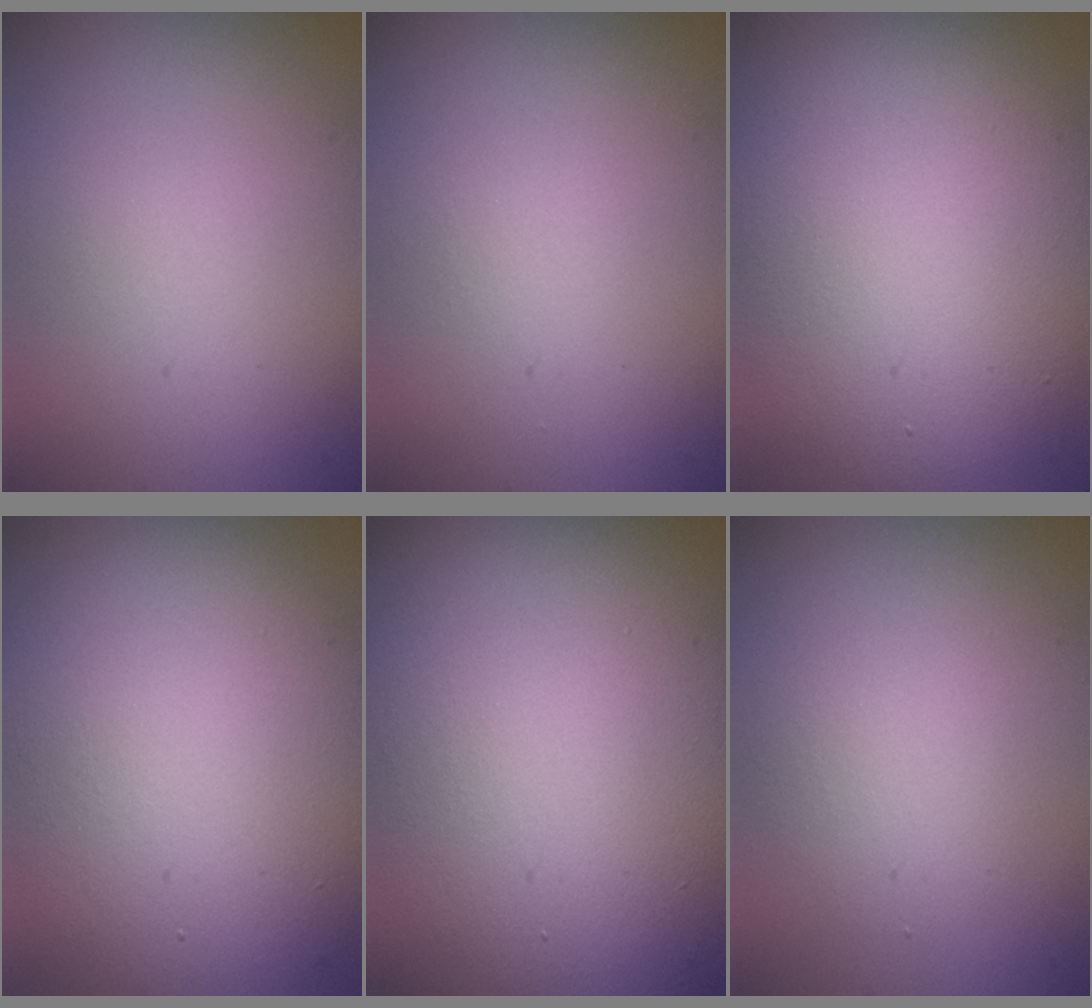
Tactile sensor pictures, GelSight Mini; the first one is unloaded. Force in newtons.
{"total": 0.6, "press": 0.6, "slide": 0.0}
{"total": 10.9, "press": 10.8, "slide": 0.7}
{"total": 11.4, "press": 11.4, "slide": 0.7}
{"total": 19.7, "press": 19.7, "slide": 0.7}
{"total": 2.6, "press": 2.6, "slide": 0.2}